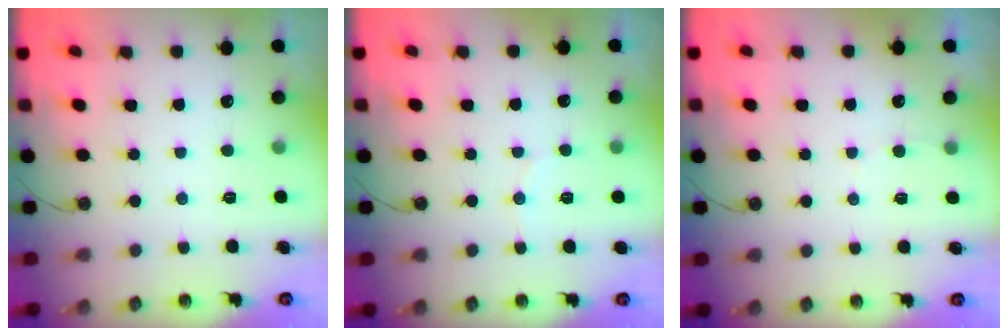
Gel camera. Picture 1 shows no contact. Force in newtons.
{"total": 4.2, "press": 3.9, "slide": 1.6}
{"total": 2.3, "press": 2.3, "slide": 0.3}